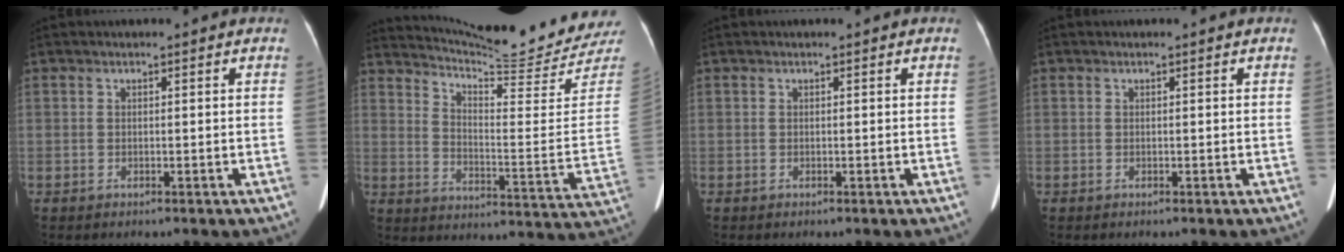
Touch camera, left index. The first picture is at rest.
{"total": 20.7, "force": [20.2, -1.0, 4.4], "torque": [-0.082, -0.129, 0.262]}
{"total": 0.0}
{"total": 0.0}